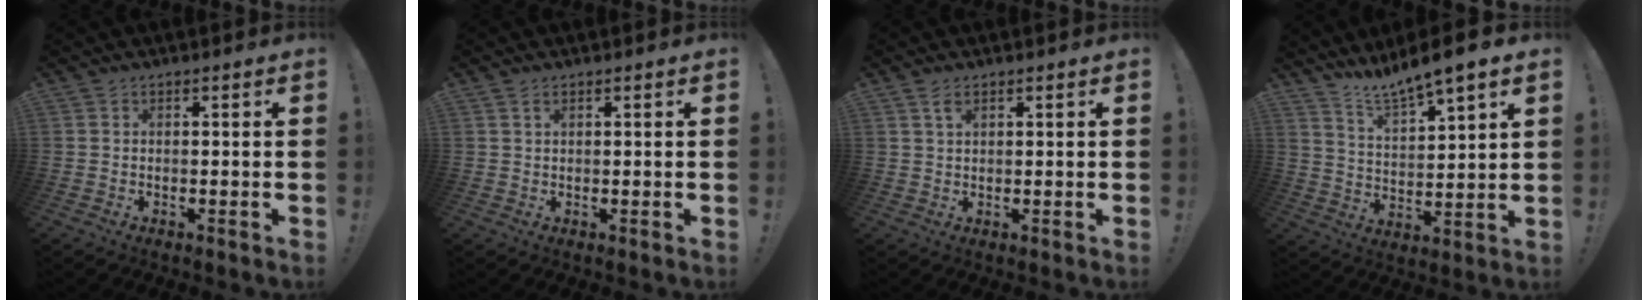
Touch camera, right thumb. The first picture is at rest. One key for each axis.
{"total": 1.3, "fx": 0.8, "fy": 0.6, "fz": 0.8, "tx": -0.017, "ty": 0.001, "tz": 0.015}
{"total": 2.6, "fx": 1.6, "fy": 1.2, "fz": 1.7, "tx": -0.029, "ty": -0.004, "tz": 0.027}
{"total": 8.9, "fx": 8.3, "fy": 0.3, "fz": 3.2, "tx": -0.070, "ty": -0.070, "tz": 0.143}